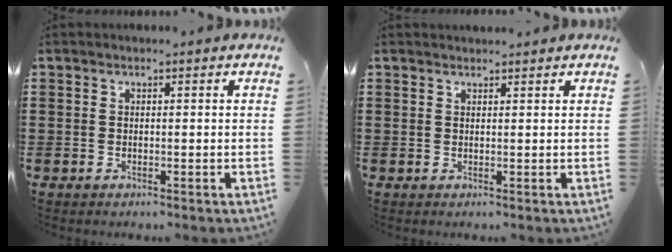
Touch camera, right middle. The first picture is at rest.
{"total": 0.9, "force": [0.9, 0.1, 0.0], "torque": [0.006, -0.003, 0.015]}